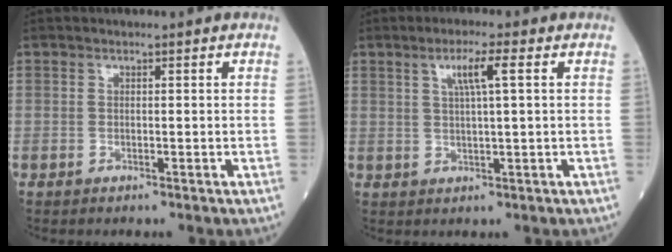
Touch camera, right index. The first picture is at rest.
{"total": 4.4, "force": [1.7, -0.2, 4.0], "torque": [-0.075, 0.004, 0.031]}